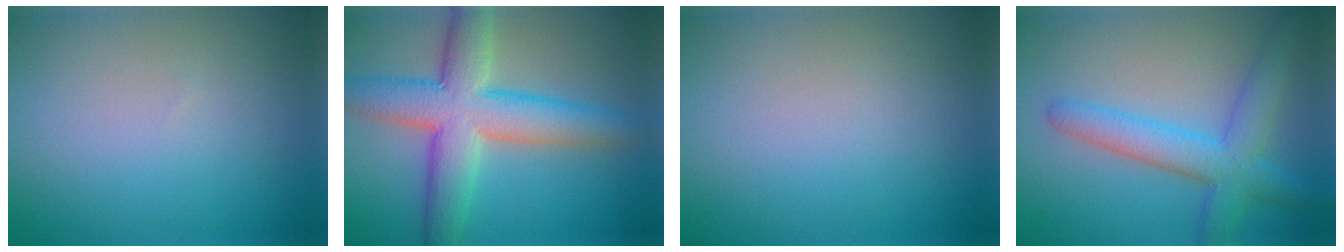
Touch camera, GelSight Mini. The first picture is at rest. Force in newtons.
{"total": 8.5, "press": 8.5, "slide": 0.2}
{"total": 0.0}
{"total": 5.2, "press": 5.2, "slide": 0.1}